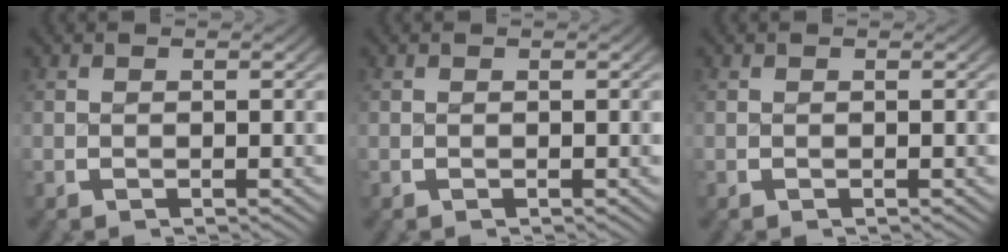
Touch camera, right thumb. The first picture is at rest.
{"total": 0.0}
{"total": 0.0}